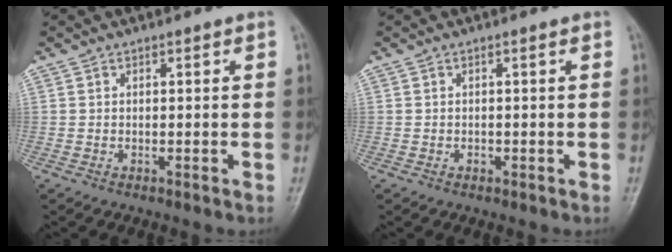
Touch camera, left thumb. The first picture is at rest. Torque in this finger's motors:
{"motor_torque": [-0.08, -0.01, 0.05, 0.03, 0.00]}